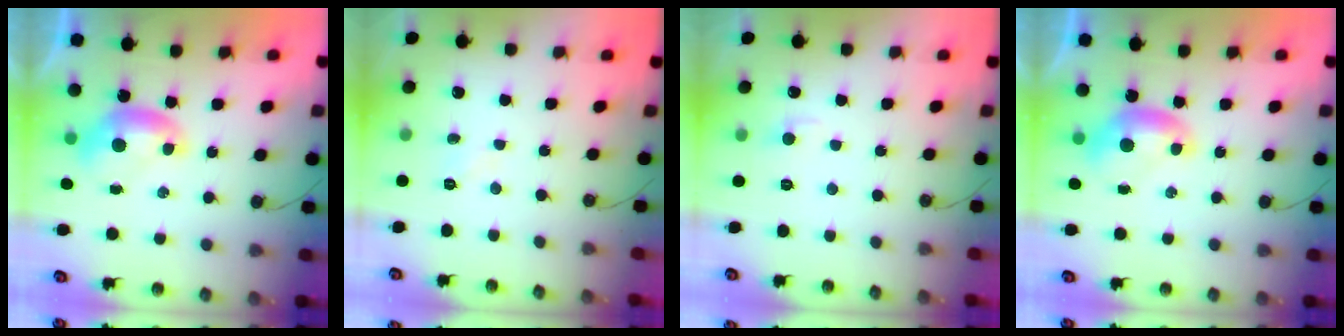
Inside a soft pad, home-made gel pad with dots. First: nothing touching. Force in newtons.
{"total": 1.7, "press": 1.6, "slide": 0.4}
{"total": 0.7, "press": 0.2, "slide": 0.7}
{"total": 0.0}